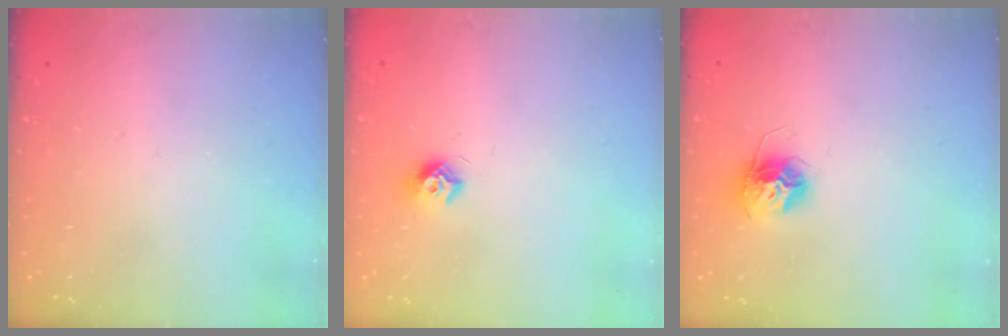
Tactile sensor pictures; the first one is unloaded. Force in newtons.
{"total": 7.7, "press": 7.7, "slide": 0.7}
{"total": 11.4, "press": 11.4, "slide": 0.9}